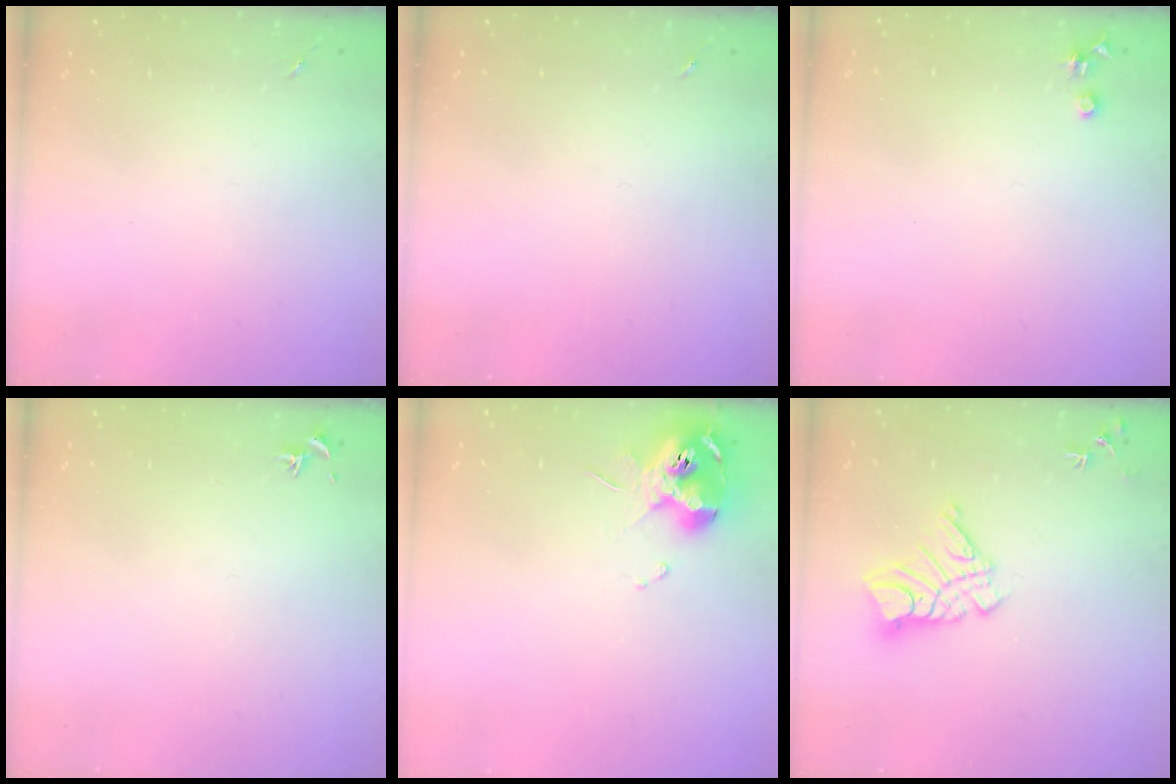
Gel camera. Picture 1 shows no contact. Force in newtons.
{"total": 0.0}
{"total": 3.6, "press": 3.5, "slide": 0.5}
{"total": 0.8, "press": 0.7, "slide": 0.3}
{"total": 11.0, "press": 10.9, "slide": 1.3}
{"total": 11.1, "press": 11.0, "slide": 1.0}